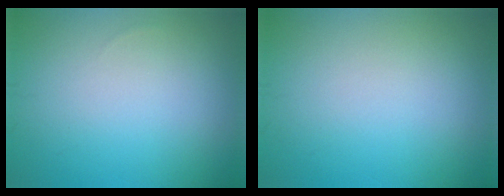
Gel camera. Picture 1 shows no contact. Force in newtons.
{"total": 0.0}